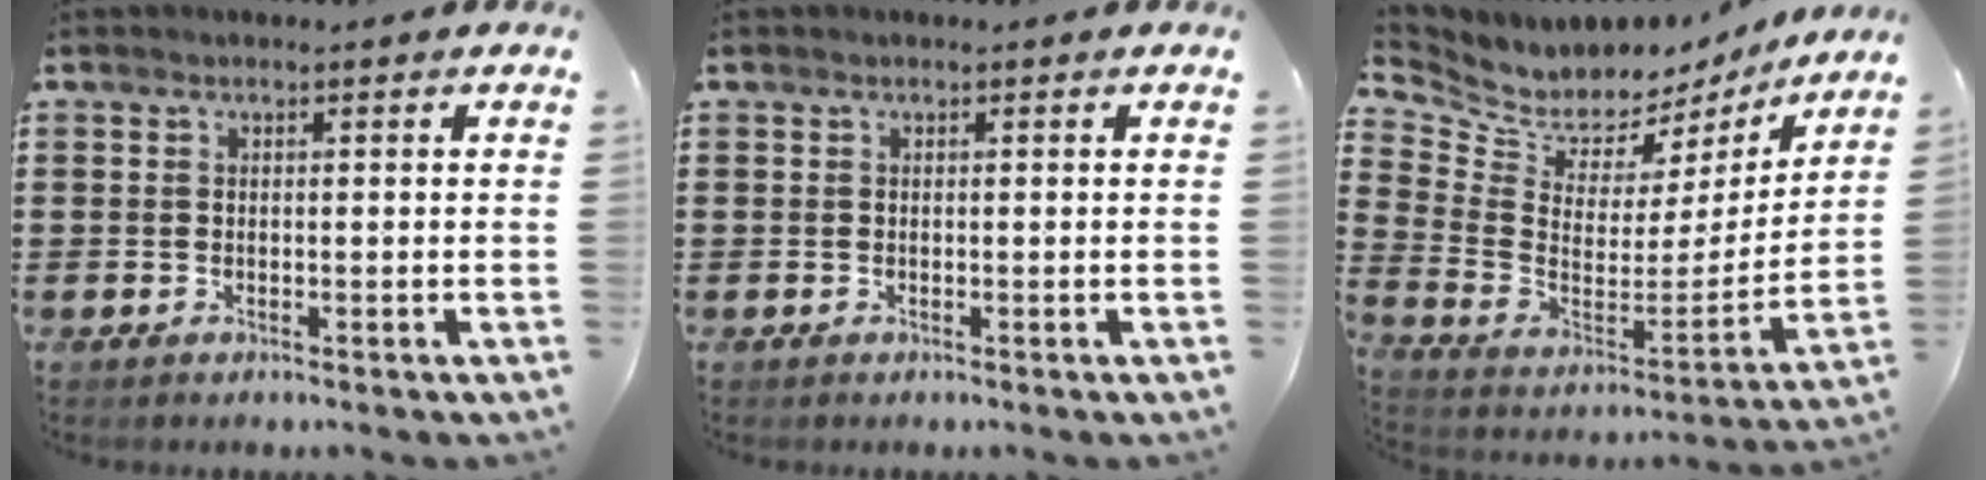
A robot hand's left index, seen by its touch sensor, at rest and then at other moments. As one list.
[{"total": 0.0}, {"total": 5.8, "force": [5.1, 2.7, 0.2], "torque": [-0.046, -0.055, 0.089]}]